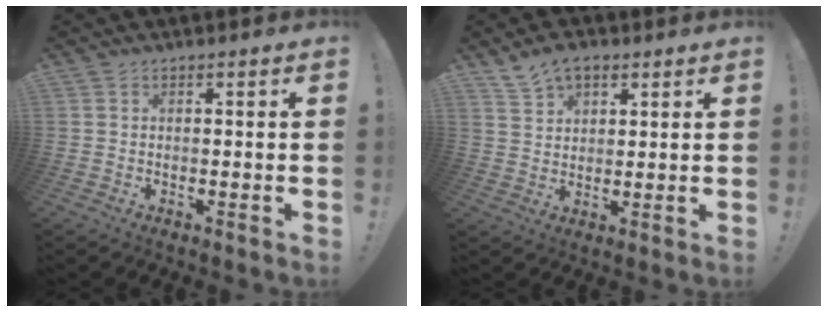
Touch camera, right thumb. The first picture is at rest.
{"total": 6.9, "force": [4.7, 4.0, 3.2], "torque": [-0.056, -0.016, 0.090]}